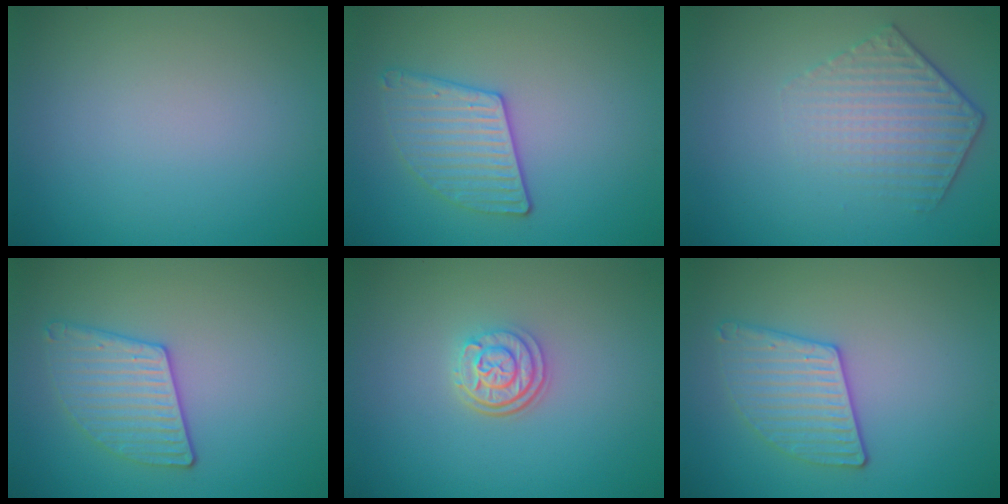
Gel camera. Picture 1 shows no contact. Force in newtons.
{"total": 3.0, "press": 2.9, "slide": 0.4}
{"total": 4.3, "press": 3.1, "slide": 3.1}
{"total": 3.0, "press": 2.9, "slide": 0.4}
{"total": 3.0, "press": 2.4, "slide": 1.7}
{"total": 3.0, "press": 2.9, "slide": 0.4}